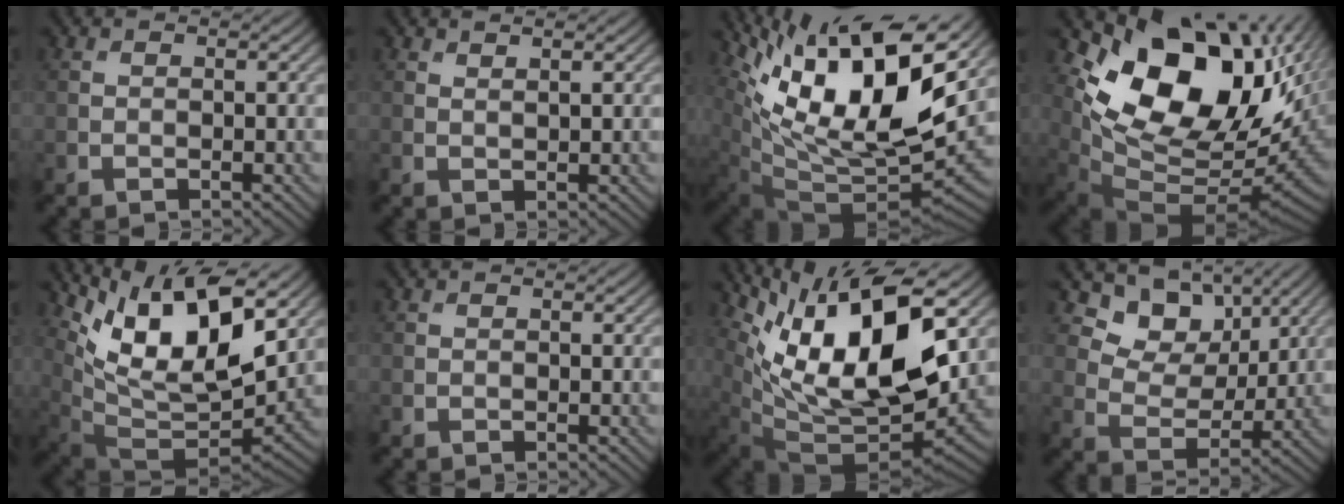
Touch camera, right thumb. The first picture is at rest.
{"total": 1.0, "force": [0.9, 0.0, 0.5], "torque": [-0.011, -0.003, 0.015]}
{"total": 17.7, "force": [7.5, 7.5, 14.2], "torque": [-0.261, 0.009, 0.134]}
{"total": 17.3, "force": [6.3, 10.5, 12.3], "torque": [-0.211, -0.007, 0.121]}
{"total": 13.9, "force": [7.3, 5.1, 10.6], "torque": [-0.211, -0.001, 0.139]}
{"total": 0.0}
{"total": 17.4, "force": [6.6, 7.8, 14.1], "torque": [-0.273, 0.007, 0.124]}
{"total": 9.3, "force": [5.6, 5.8, 4.6], "torque": [-0.088, -0.009, 0.097]}